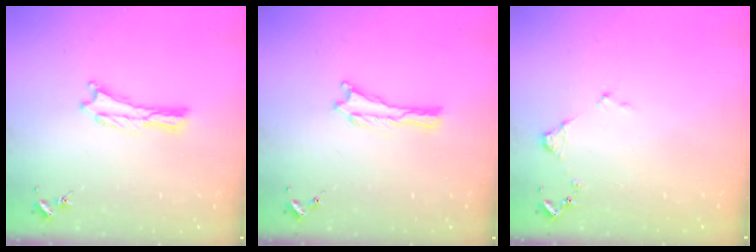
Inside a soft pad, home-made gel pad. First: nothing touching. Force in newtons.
{"total": 0.0}
{"total": 1.2, "press": 1.2, "slide": 0.2}